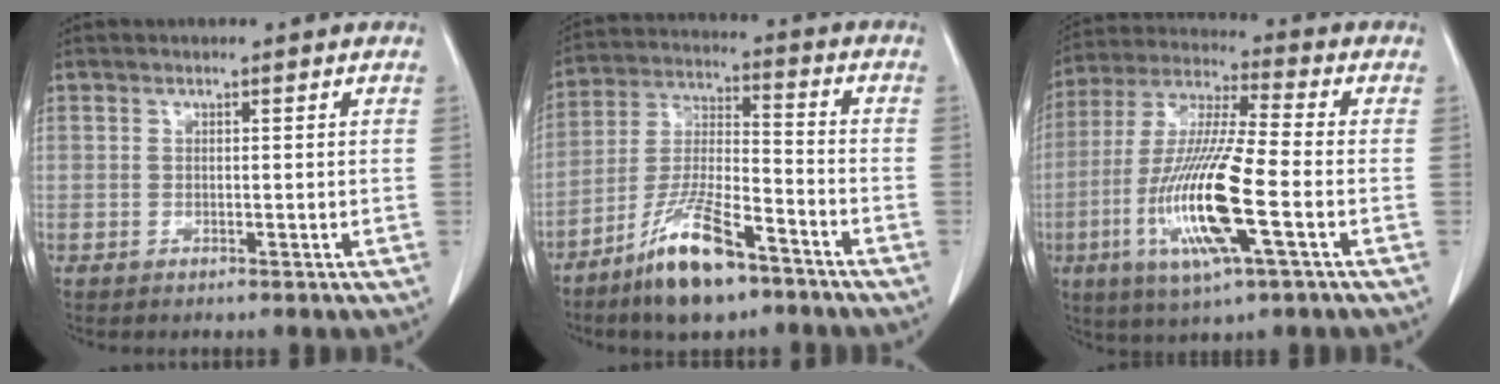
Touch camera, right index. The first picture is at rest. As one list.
[{"total": 13.2, "force": [-8.8, 3.1, 9.3], "torque": [-0.190, -0.017, -0.164]}, {"total": 16.0, "force": [-4.6, 1.2, 15.3], "torque": [-0.319, -0.016, -0.086]}]